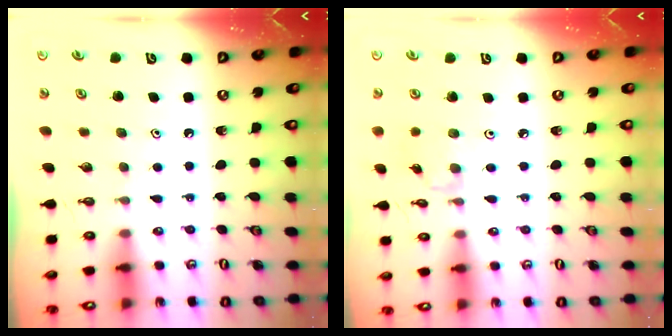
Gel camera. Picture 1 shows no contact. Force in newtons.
{"total": 1.5, "press": 1.4, "slide": 0.4}